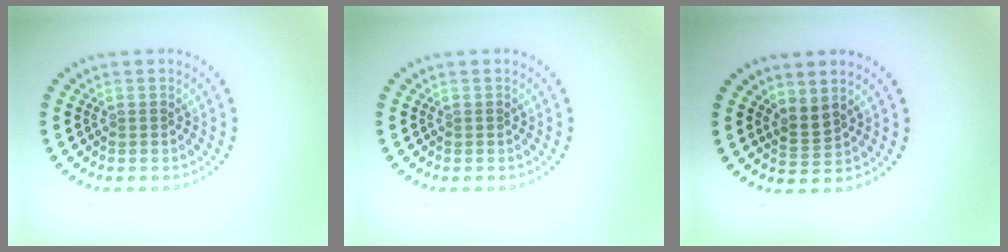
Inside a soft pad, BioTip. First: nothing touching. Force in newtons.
{"total": 0.0}
{"total": 1.7, "press": 1.3, "slide": 1.2}